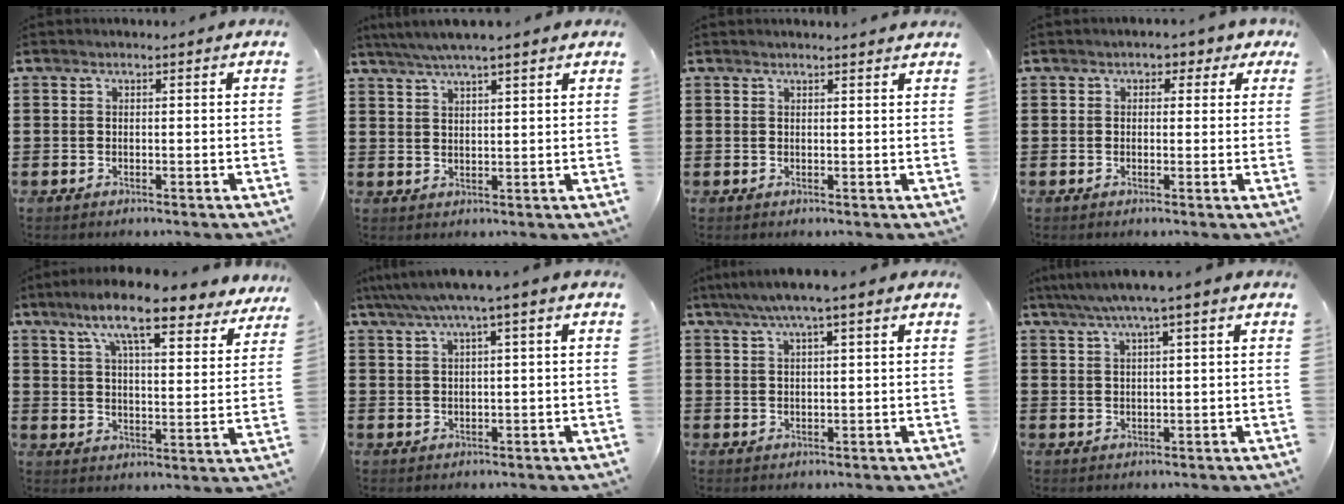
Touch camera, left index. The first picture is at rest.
{"total": 4.2, "force": [3.6, 0.0, 2.3], "torque": [-0.052, -0.005, 0.064]}
{"total": 1.1, "force": [1.1, -0.1, 0.4], "torque": [-0.009, -0.002, 0.021]}
{"total": 2.0, "force": [0.9, 1.5, 1.0], "torque": [-0.019, 0.008, 0.011]}
{"total": 11.7, "force": [9.0, 1.6, 7.3], "torque": [-0.150, -0.033, 0.153]}
{"total": 3.3, "force": [1.3, -0.2, 3.1], "torque": [-0.061, 0.000, 0.018]}
{"total": 3.8, "force": [2.2, 0.2, 3.1], "torque": [-0.061, 0.006, 0.038]}
{"total": 3.6, "force": [1.9, -0.1, 3.1], "torque": [-0.062, 0.002, 0.032]}